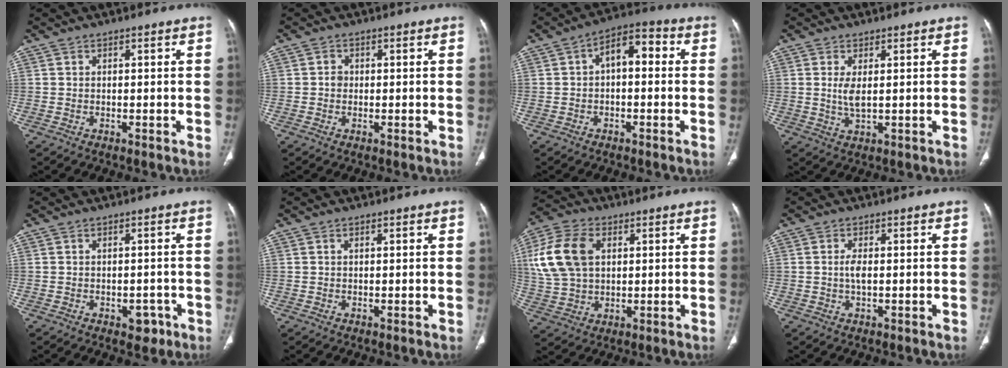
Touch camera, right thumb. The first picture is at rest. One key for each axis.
{"total": 1.3, "fx": -0.1, "fy": 1.2, "fz": 0.6, "tx": -0.003, "ty": 0.005, "tz": -0.005}
{"total": 7.1, "fx": 0.4, "fy": 4.0, "fz": 5.8, "tx": -0.068, "ty": 0.030, "tz": -0.007}
{"total": 3.3, "fx": 0.5, "fy": 1.1, "fz": 3.0, "tx": -0.068, "ty": -0.011, "tz": 0.016}
{"total": 3.3, "fx": -1.5, "fy": 2.1, "fz": 2.0, "tx": -0.006, "ty": 0.008, "tz": -0.015}
{"total": 0.6, "fx": 0.3, "fy": 0.3, "fz": 0.4, "tx": -0.008, "ty": 0.001, "tz": 0.004}
{"total": 14.1, "fx": 3.4, "fy": 9.4, "fz": 9.9, "tx": -0.199, "ty": 0.007, "tz": 0.067}
{"total": 2.2, "fx": 0.0, "fy": 0.8, "fz": 2.0, "tx": -0.046, "ty": 0.001, "tz": 0.000}